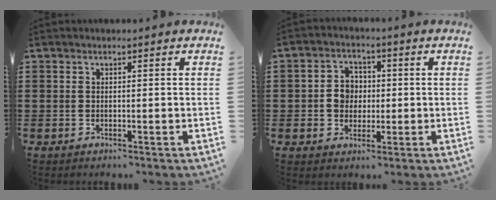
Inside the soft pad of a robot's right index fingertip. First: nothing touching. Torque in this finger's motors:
{"motor_torque": [0.76, -0.05, 0.10, 0.06]}